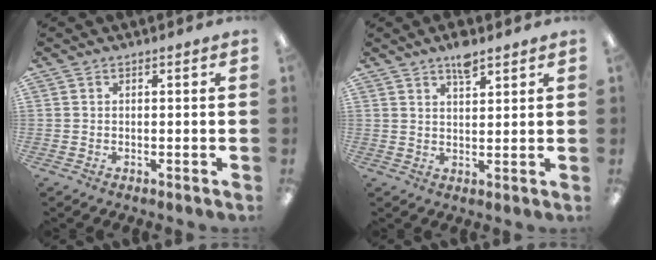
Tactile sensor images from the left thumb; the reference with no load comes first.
{"total": 5.1, "force": [3.8, 1.7, 2.9], "torque": [-0.039, -0.018, 0.064]}